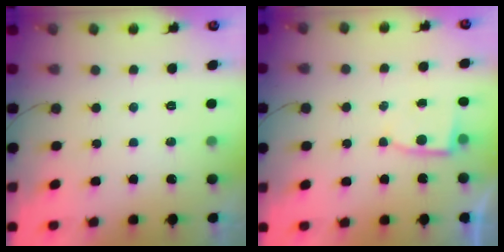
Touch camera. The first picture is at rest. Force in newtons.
{"total": 2.8, "press": 2.8, "slide": 0.3}